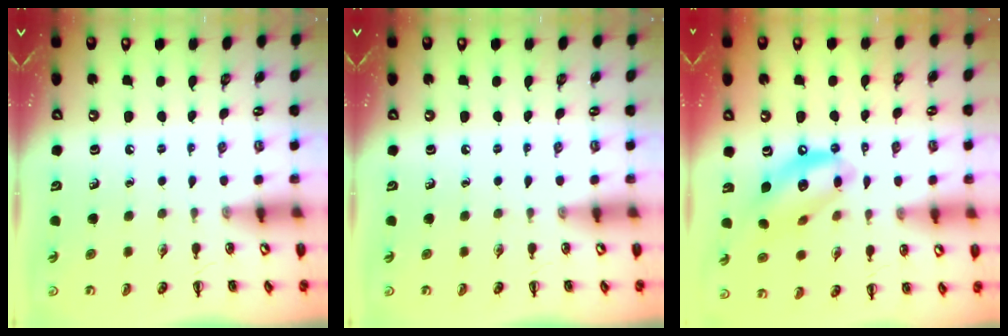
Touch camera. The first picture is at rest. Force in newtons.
{"total": 0.0}
{"total": 14.1, "press": 13.7, "slide": 3.5}